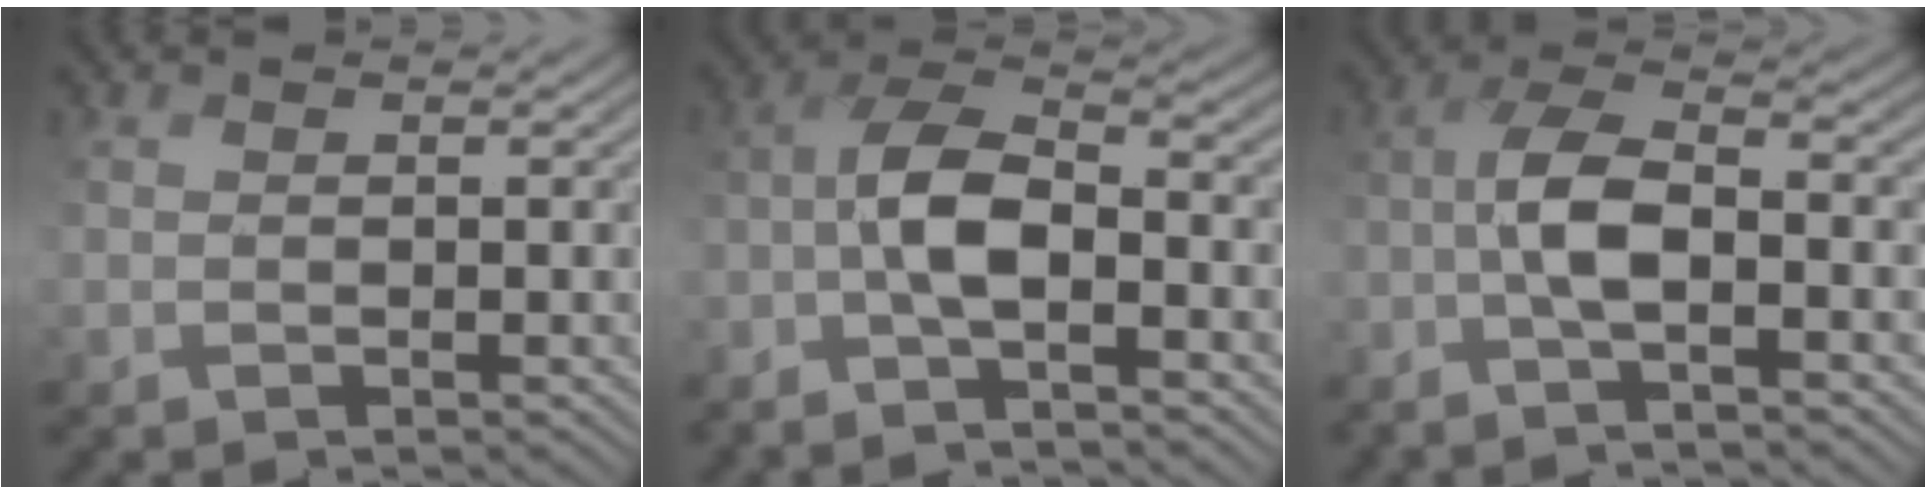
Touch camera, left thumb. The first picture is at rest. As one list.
[{"total": 6.8, "force": [-2.9, 2.3, 5.7], "torque": [-0.111, 0.009, -0.073]}, {"total": 6.3, "force": [-2.2, 1.8, 5.7], "torque": [-0.111, 0.010, -0.055]}]